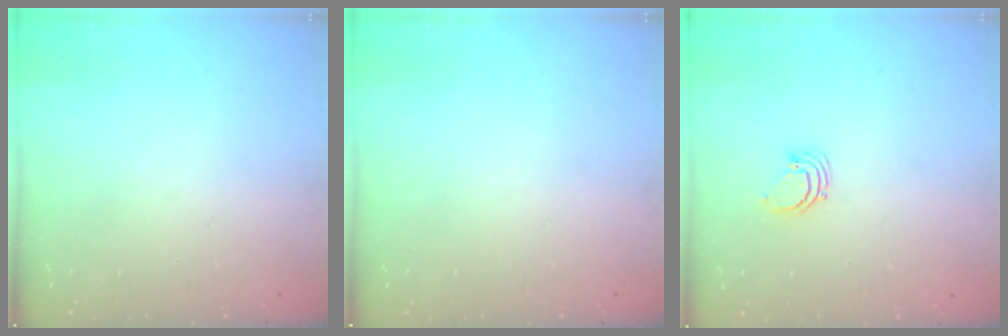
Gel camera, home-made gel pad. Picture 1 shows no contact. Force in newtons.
{"total": 0.0}
{"total": 2.5, "press": 2.5, "slide": 0.1}